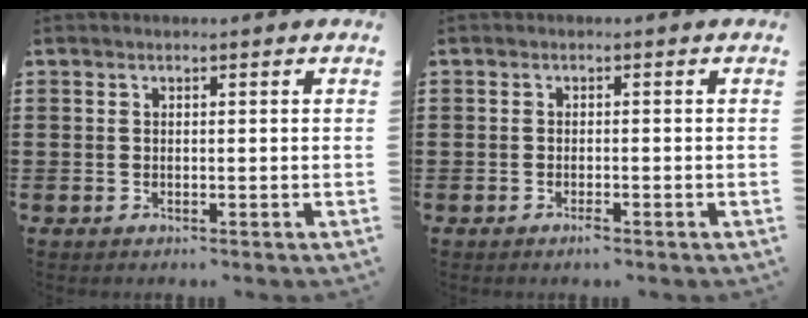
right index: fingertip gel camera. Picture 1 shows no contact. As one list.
[{"total": 1.0, "force": [-0.7, 0.1, 0.7], "torque": [-0.016, -0.006, -0.012]}]